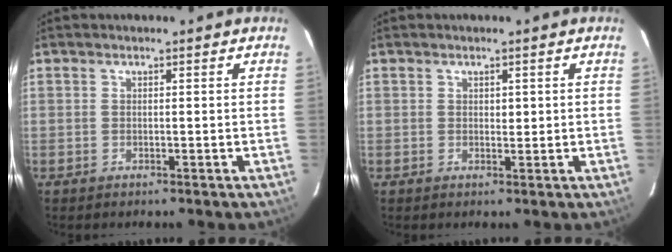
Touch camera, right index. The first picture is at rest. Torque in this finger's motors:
{"motor_torque": [-0.15, 0.18, 0.05, 0.00]}